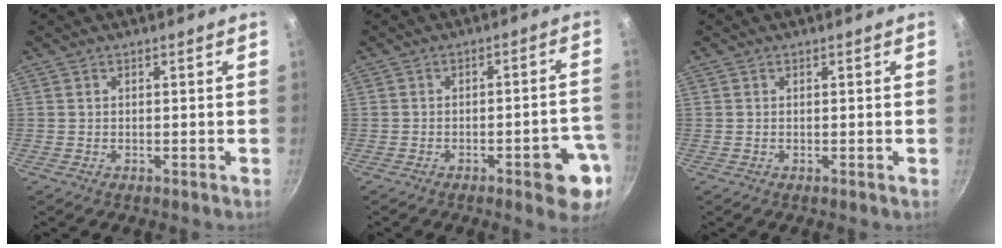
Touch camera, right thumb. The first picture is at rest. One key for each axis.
{"total": 9.2, "fx": -4.0, "fy": 2.9, "fz": 7.8, "tx": -0.065, "ty": 0.029, "tz": -0.044}
{"total": 0.0}